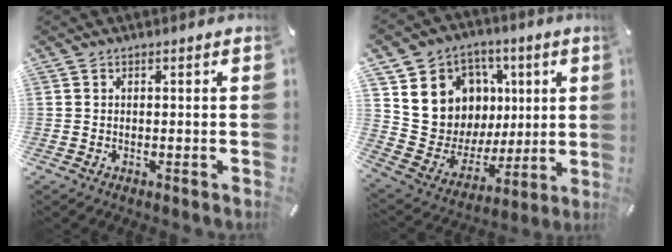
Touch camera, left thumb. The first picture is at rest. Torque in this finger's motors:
{"motor_torque": [2.47, 2.54, 1.21, -0.25, 0.16]}